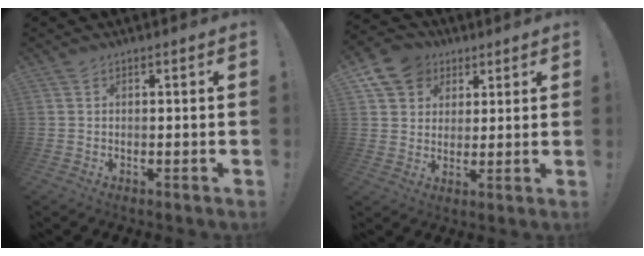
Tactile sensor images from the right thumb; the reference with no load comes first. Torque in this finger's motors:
{"motor_torque": [0.47, 1.45, 0.08, 0.08, 0.20]}